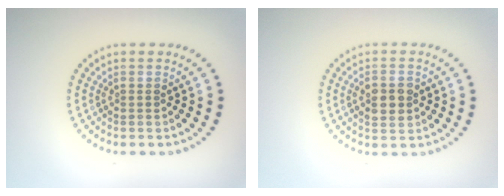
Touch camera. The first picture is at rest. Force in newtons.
{"total": 2.8, "press": 2.8, "slide": 0.2}